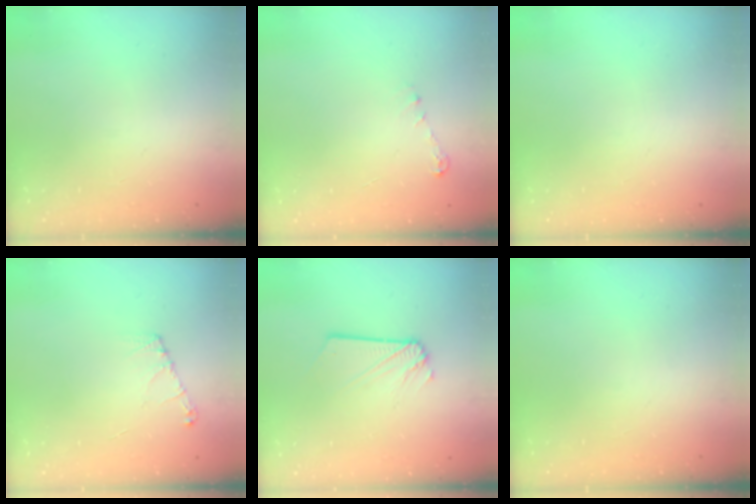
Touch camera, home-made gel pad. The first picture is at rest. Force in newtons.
{"total": 4.0, "press": 3.9, "slide": 0.5}
{"total": 0.0}
{"total": 5.4, "press": 5.3, "slide": 0.7}
{"total": 2.5, "press": 2.5, "slide": 0.1}
{"total": 0.0}